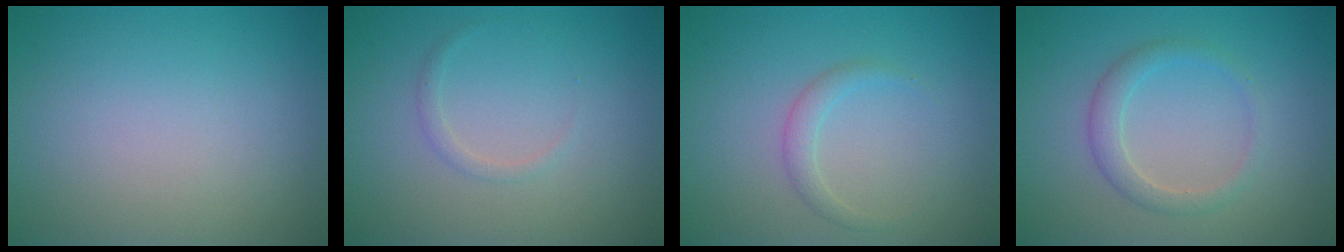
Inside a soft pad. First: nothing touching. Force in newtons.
{"total": 0.8, "press": 0.8, "slide": 0.0}
{"total": 1.4, "press": 1.4, "slide": 0.1}
{"total": 2.2, "press": 2.2, "slide": 0.1}